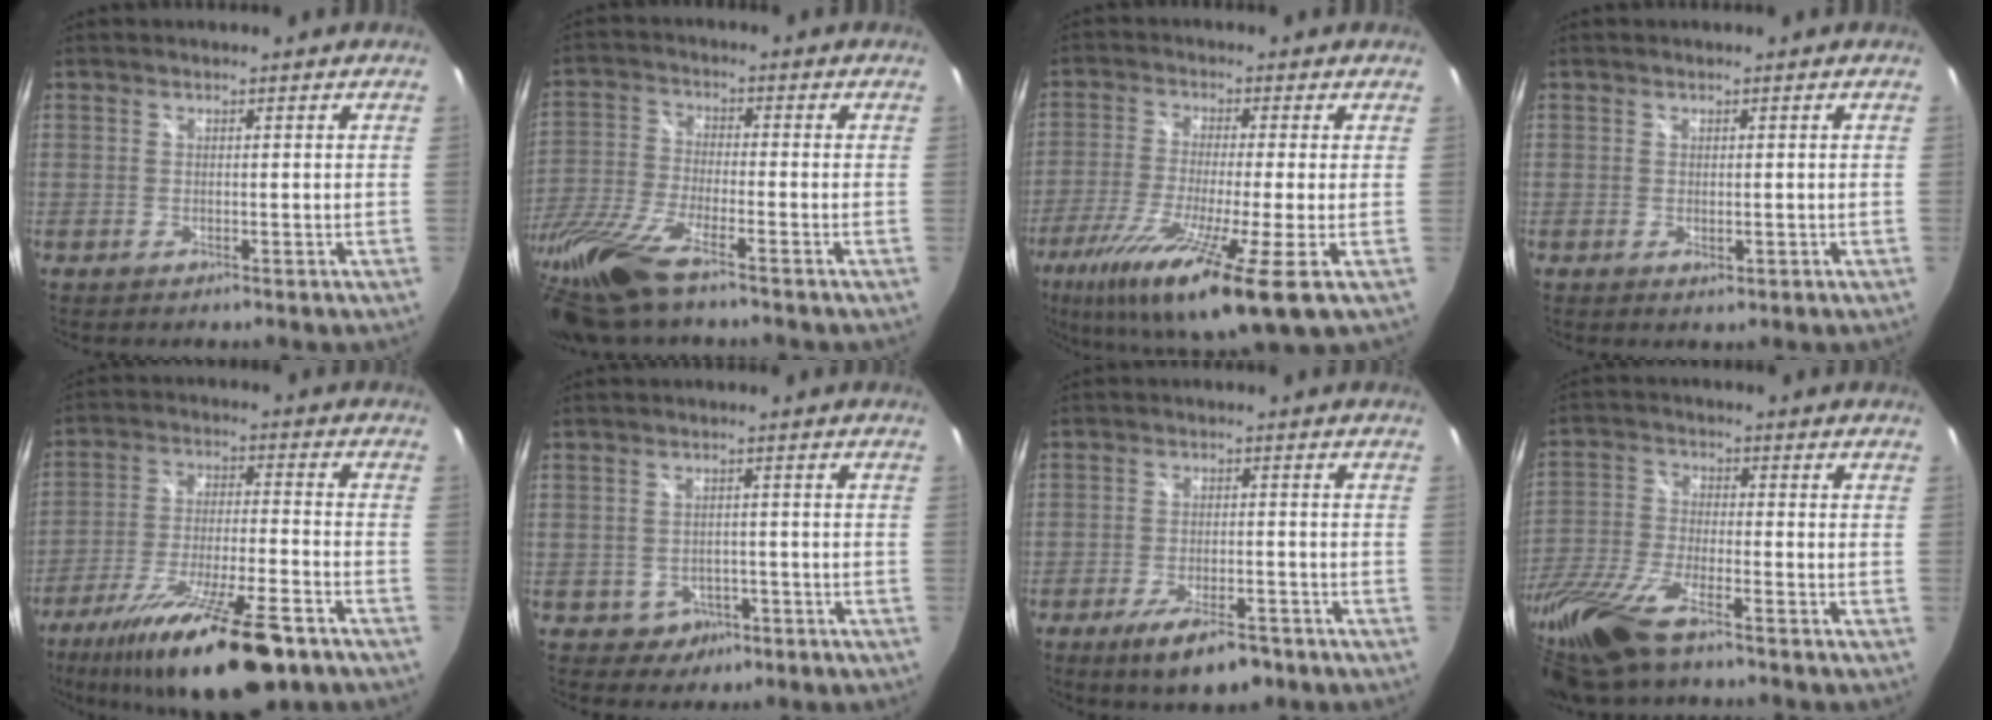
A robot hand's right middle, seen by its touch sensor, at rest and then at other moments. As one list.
[{"total": 16.9, "force": [-12.8, 2.8, 10.6], "torque": [-0.243, -0.047, -0.249]}, {"total": 17.1, "force": [-8.2, 0.7, 15.0], "torque": [-0.299, -0.064, -0.148]}, {"total": 1.0, "force": [-0.1, 0.7, 0.8], "torque": [-0.012, -0.002, -0.001]}, {"total": 21.4, "force": [-15.0, 4.7, 14.5], "torque": [-0.267, -0.045, -0.241]}, {"total": 4.4, "force": [-1.8, 3.9, 1.1], "torque": [-0.035, 0.008, -0.013]}, {"total": 8.7, "force": [-5.9, 2.9, 5.7], "torque": [-0.117, -0.015, -0.093]}, {"total": 17.7, "force": [-13.1, 4.5, 11.0], "torque": [-0.253, -0.045, -0.254]}]